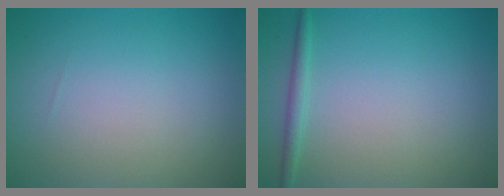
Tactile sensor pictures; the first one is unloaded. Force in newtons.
{"total": 1.3, "press": 1.3, "slide": 0.1}